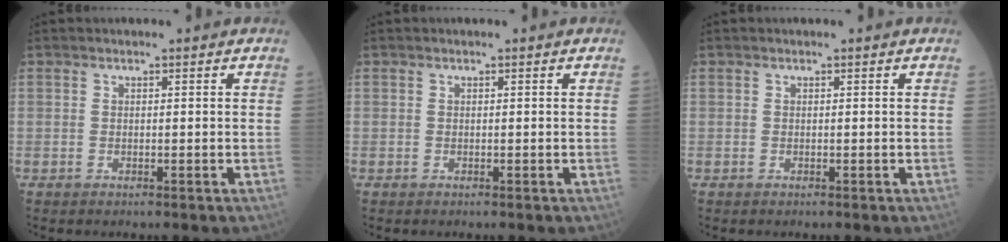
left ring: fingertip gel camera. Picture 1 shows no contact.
{"total": 0.0}
{"total": 0.0}